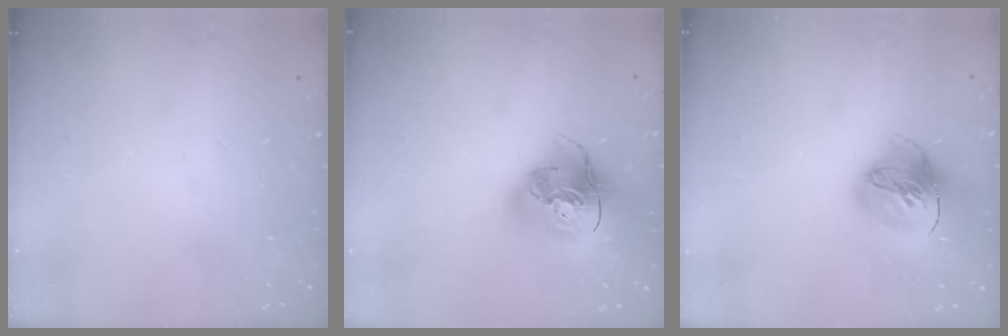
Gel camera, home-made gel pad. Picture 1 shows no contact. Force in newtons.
{"total": 17.7, "press": 17.5, "slide": 2.5}
{"total": 16.9, "press": 16.8, "slide": 1.7}